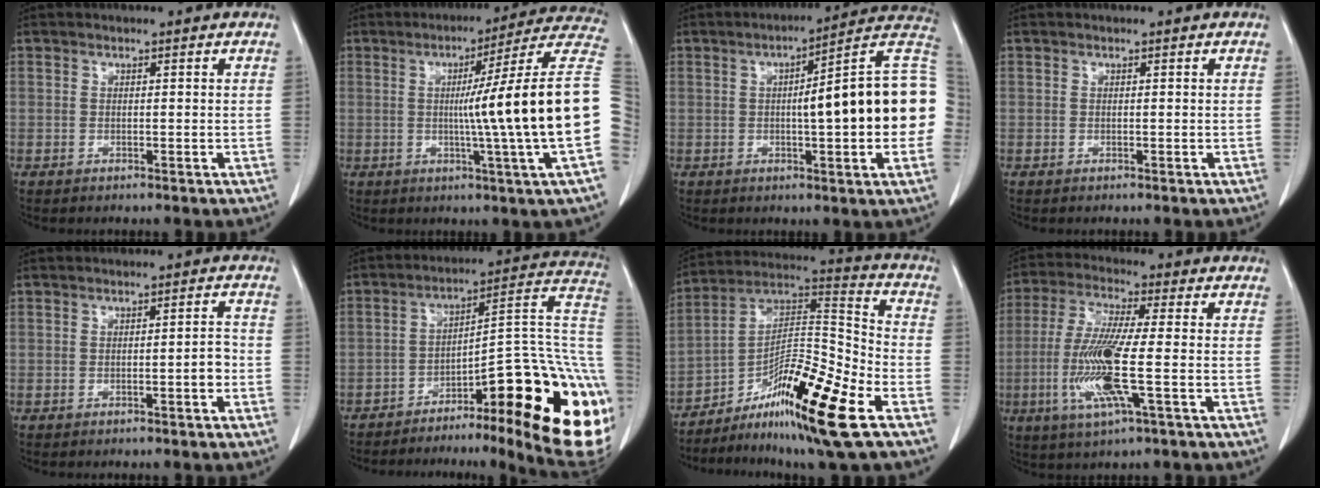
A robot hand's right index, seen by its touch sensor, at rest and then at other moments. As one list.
[{"total": 19.3, "force": [-0.7, -3.1, 19.1], "torque": [-0.208, 0.004, -0.027]}, {"total": 19.6, "force": [0.2, 2.3, 19.5], "torque": [-0.199, 0.042, 0.002]}, {"total": 0.0}, {"total": 2.3, "force": [-0.9, 0.2, 2.0], "torque": [-0.024, 0.002, -0.016]}, {"total": 29.3, "force": [-12.0, 6.0, 26.0], "torque": [-0.242, 0.035, -0.163]}, {"total": 18.7, "force": [-9.5, 1.7, 16.0], "torque": [-0.284, 0.001, -0.156]}, {"total": 11.9, "force": [-2.9, 0.3, 11.5], "torque": [-0.245, -0.016, -0.063]}]